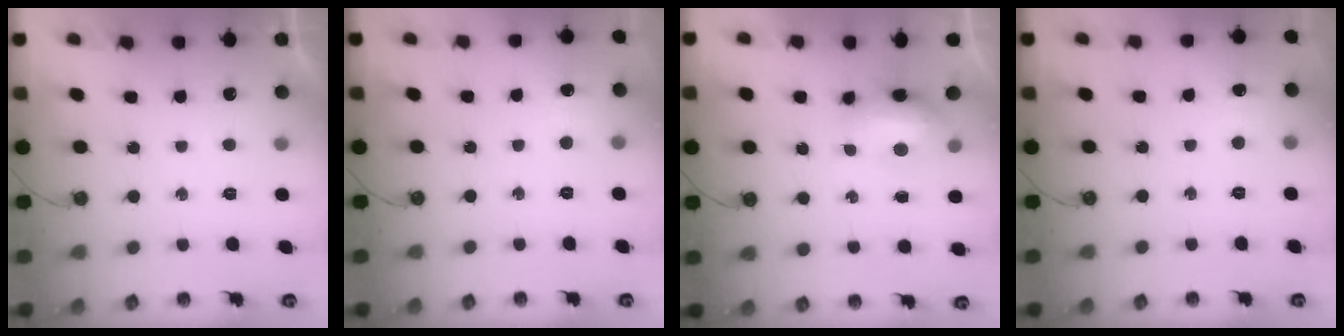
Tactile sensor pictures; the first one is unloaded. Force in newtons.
{"total": 2.3, "press": 2.0, "slide": 1.0}
{"total": 17.3, "press": 11.8, "slide": 12.7}
{"total": 2.3, "press": 2.0, "slide": 1.0}